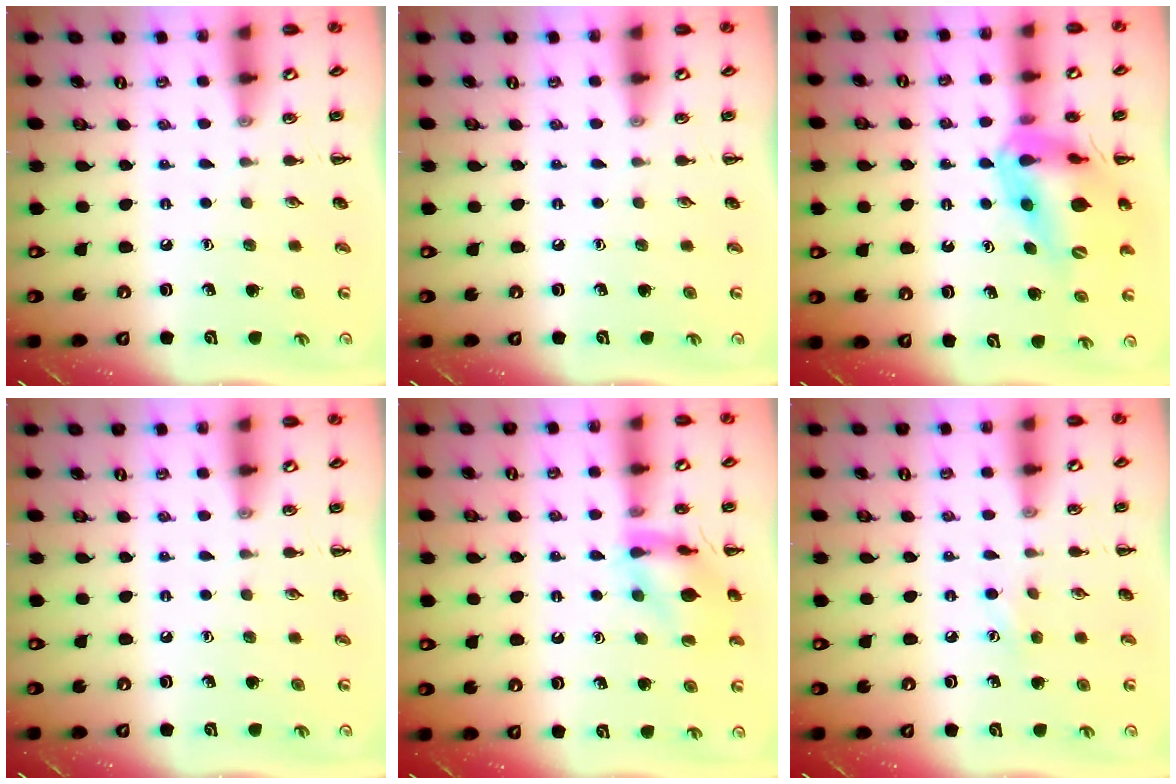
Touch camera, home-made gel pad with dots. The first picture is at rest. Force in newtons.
{"total": 0.0}
{"total": 17.9, "press": 17.2, "slide": 4.7}
{"total": 0.0}
{"total": 14.0, "press": 13.9, "slide": 1.4}
{"total": 2.0, "press": 1.9, "slide": 0.6}